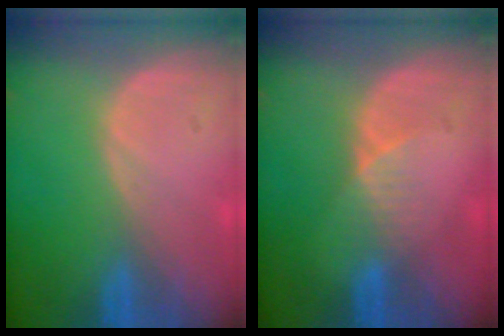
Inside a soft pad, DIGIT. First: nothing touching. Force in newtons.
{"total": 3.0, "press": 2.6, "slide": 1.5}